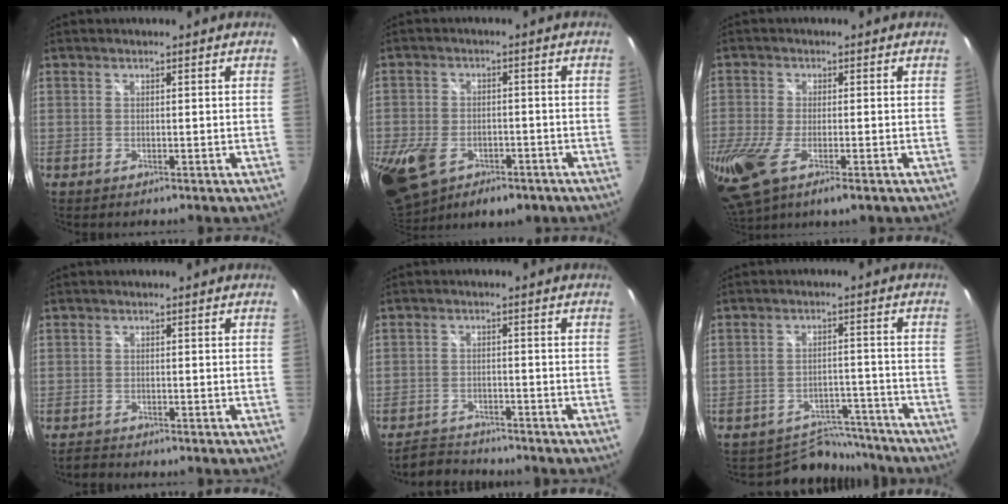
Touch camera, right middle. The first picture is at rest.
{"total": 18.7, "force": [-8.3, 12.1, 11.5], "torque": [-0.295, -0.035, -0.123]}
{"total": 15.7, "force": [-6.8, 6.5, 12.6], "torque": [-0.287, -0.062, -0.117]}
{"total": 1.5, "force": [-1.5, 0.3, -0.1], "torque": [-0.007, -0.001, -0.032]}
{"total": 4.9, "force": [-4.7, 1.3, 0.1], "torque": [-0.025, 0.007, -0.083]}
{"total": 8.5, "force": [-8.0, 2.9, -0.7], "torque": [0.005, 0.023, -0.116]}